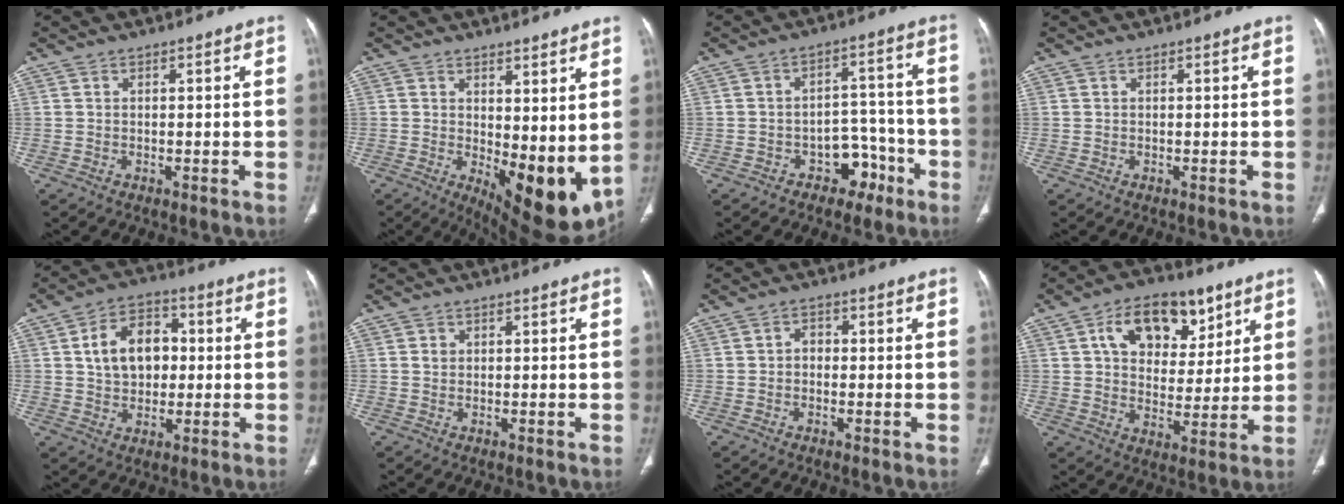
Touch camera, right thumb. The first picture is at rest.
{"total": 12.9, "force": [0.8, 5.7, 11.6], "torque": [-0.146, -0.037, 0.029]}
{"total": 7.1, "force": [-4.1, 5.0, 2.9], "torque": [-0.005, 0.055, -0.056]}
{"total": 0.0}
{"total": 11.0, "force": [1.4, 7.9, 7.5], "torque": [-0.095, 0.013, 0.020]}
{"total": 1.1, "force": [0.3, 1.0, 0.4], "torque": [-0.004, 0.001, 0.006]}
{"total": 2.0, "force": [-0.3, 1.7, 1.1], "torque": [-0.002, 0.010, -0.011]}
{"total": 15.5, "force": [7.2, 9.5, 9.8], "torque": [-0.107, -0.017, 0.119]}